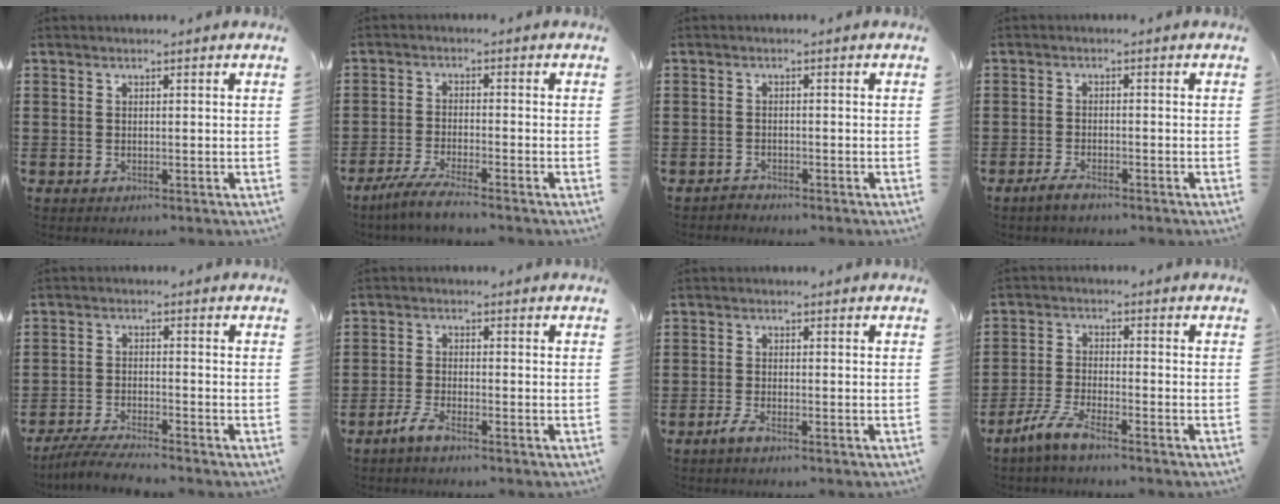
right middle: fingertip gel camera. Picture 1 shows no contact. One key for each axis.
{"total": 4.2, "fx": -3.7, "fy": -0.1, "fz": 2.0, "tx": -0.049, "ty": -0.011, "tz": -0.074}
{"total": 1.3, "fx": -1.2, "fy": 0.3, "fz": 0.0, "tx": -0.003, "ty": 0.005, "tz": -0.027}
{"total": 2.2, "fx": -1.7, "fy": 0.5, "fz": 1.2, "tx": -0.028, "ty": 0.003, "tz": -0.036}
{"total": 4.6, "fx": -4.4, "fy": 0.1, "fz": 1.5, "tx": -0.040, "ty": -0.007, "tz": -0.089}
{"total": 3.2, "fx": -2.5, "fy": 0.5, "fz": 1.9, "tx": -0.053, "ty": -0.001, "tz": -0.056}
{"total": 2.1, "fx": -1.7, "fy": 0.2, "fz": 1.3, "tx": -0.030, "ty": 0.002, "tz": -0.035}
{"total": 5.7, "fx": -4.7, "fy": 0.5, "fz": 3.2, "tx": -0.085, "ty": -0.011, "tz": -0.096}